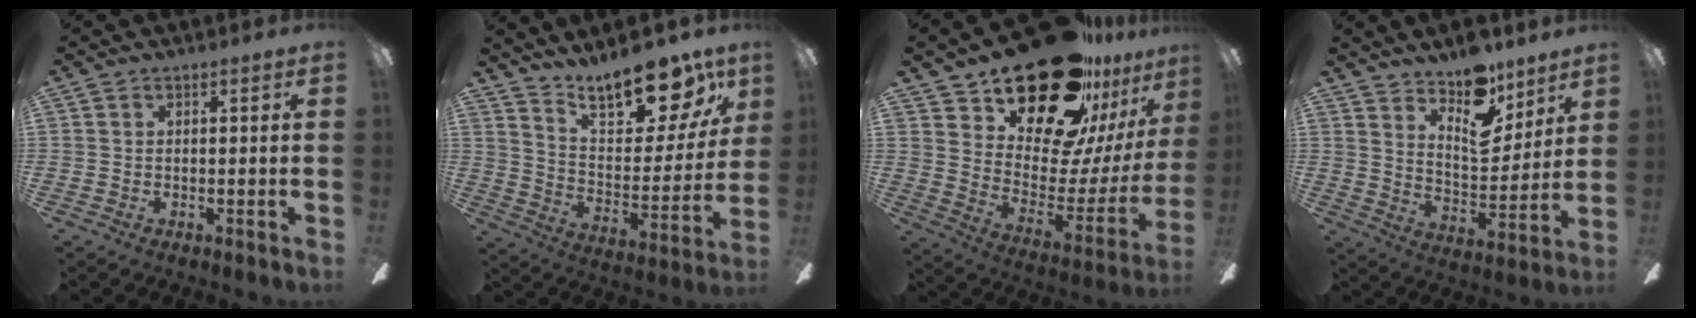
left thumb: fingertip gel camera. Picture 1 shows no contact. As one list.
[{"total": 19.8, "force": [15.9, 7.0, 9.5], "torque": [-0.146, -0.112, 0.271]}, {"total": 27.4, "force": [20.7, 12.2, 13.2], "torque": [-0.192, -0.144, 0.368]}, {"total": 13.3, "force": [10.3, 6.1, 5.9], "torque": [-0.086, -0.070, 0.187]}]